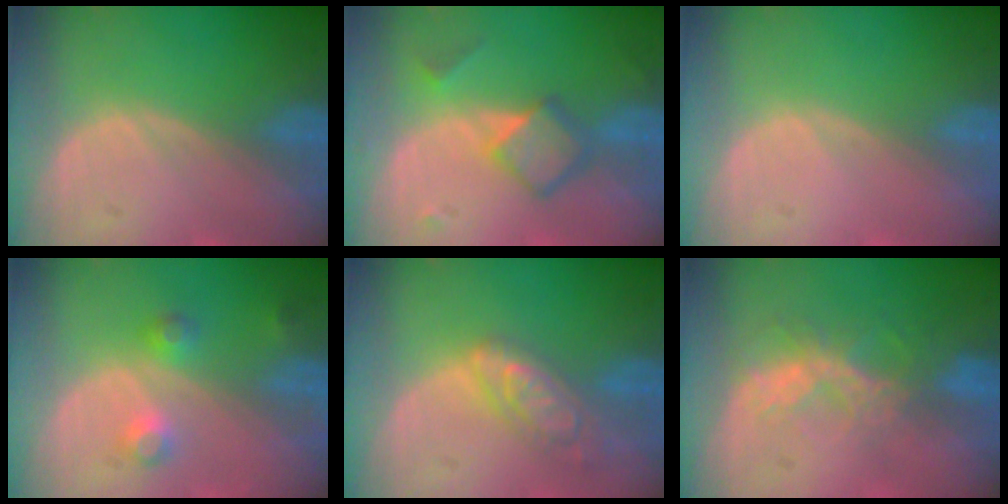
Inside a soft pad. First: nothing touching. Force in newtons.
{"total": 5.2, "press": 5.2, "slide": 0.1}
{"total": 0.0}
{"total": 3.7, "press": 3.4, "slide": 1.4}
{"total": 6.2, "press": 5.5, "slide": 2.8}
{"total": 6.6, "press": 5.7, "slide": 3.2}